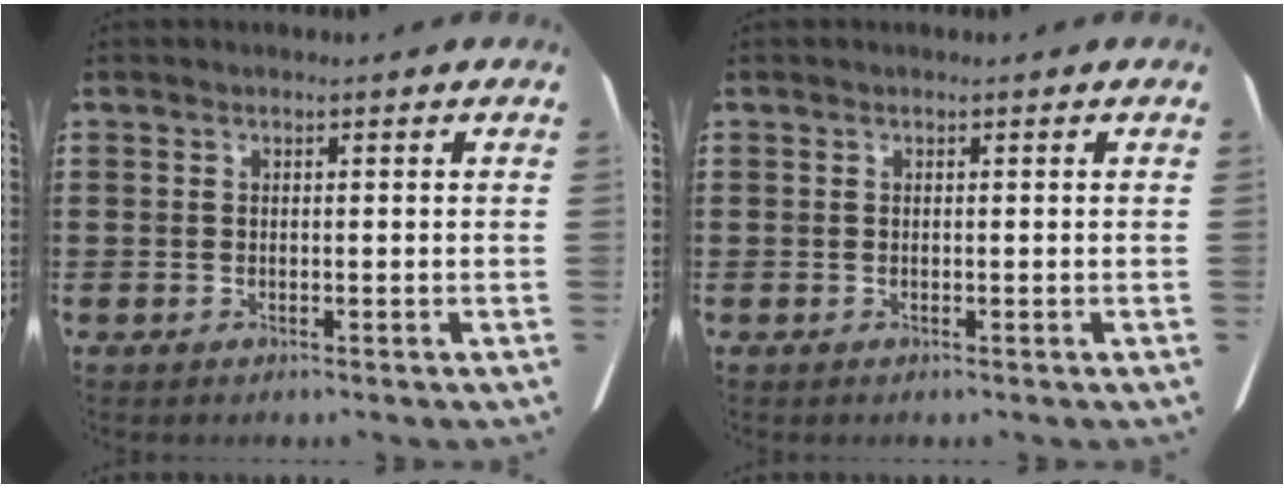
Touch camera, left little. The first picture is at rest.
{"total": 0.0}